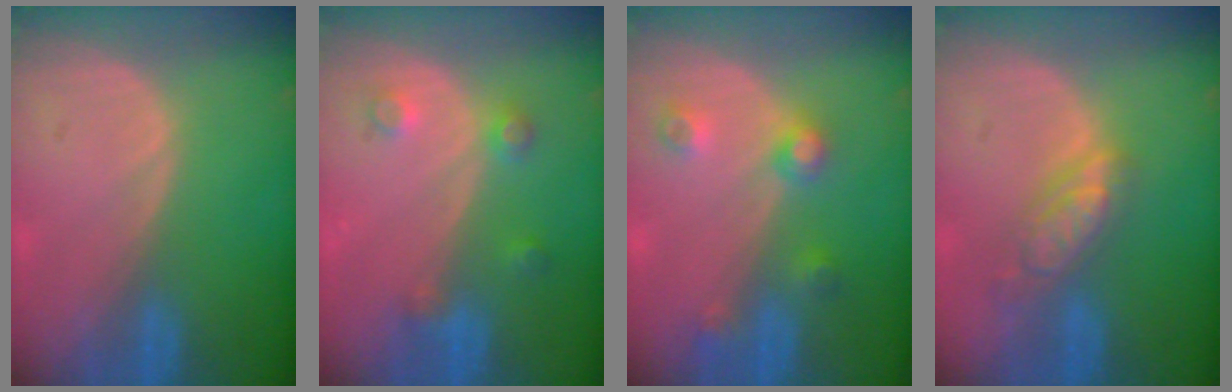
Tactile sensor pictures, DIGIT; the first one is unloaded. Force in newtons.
{"total": 3.6, "press": 3.3, "slide": 1.6}
{"total": 4.5, "press": 4.0, "slide": 2.1}
{"total": 5.6, "press": 5.1, "slide": 2.4}